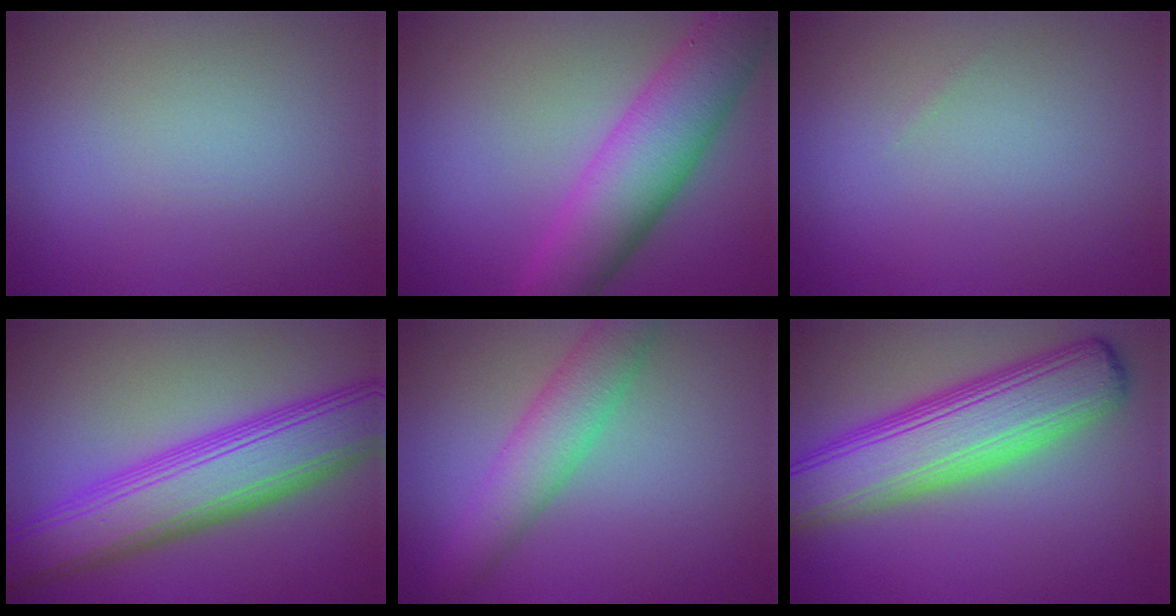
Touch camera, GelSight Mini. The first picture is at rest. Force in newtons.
{"total": 8.3, "press": 8.3, "slide": 0.1}
{"total": 0.0}
{"total": 9.2, "press": 9.2, "slide": 0.2}
{"total": 4.4, "press": 4.4, "slide": 0.1}
{"total": 9.3, "press": 9.3, "slide": 0.3}